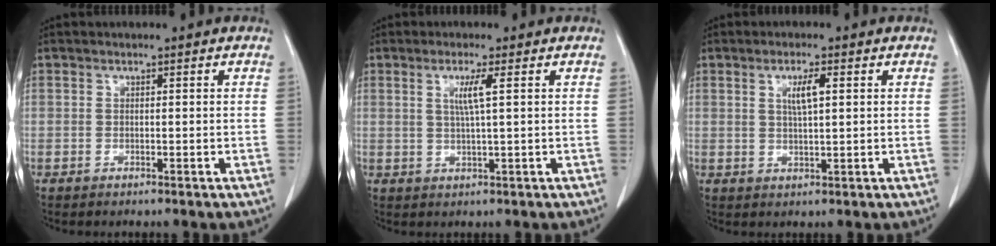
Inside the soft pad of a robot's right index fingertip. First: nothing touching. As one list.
[{"total": 3.4, "force": [1.0, -0.5, 3.2], "torque": [-0.065, -0.003, 0.019]}, {"total": 3.5, "force": [1.1, 0.4, 3.3], "torque": [-0.061, 0.000, 0.021]}]